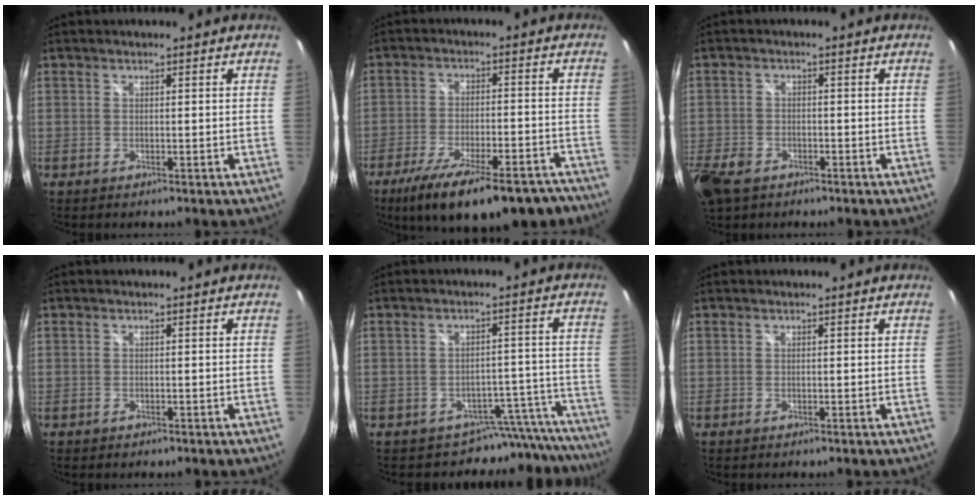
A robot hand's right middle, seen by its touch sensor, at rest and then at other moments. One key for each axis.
{"total": 20.7, "fx": -15.8, "fy": 6.4, "fz": 11.8, "tx": -0.206, "ty": -0.036, "tz": -0.228}
{"total": 9.2, "fx": -5.7, "fy": 5.6, "fz": 4.5, "tx": -0.138, "ty": -0.022, "tz": -0.109}
{"total": 0.6, "fx": -0.4, "fy": 0.5, "fz": 0.1, "tx": -0.004, "ty": -0.003, "tz": -0.006}
{"total": 10.1, "fx": -9.2, "fy": 4.0, "fz": 0.4, "tx": 0.018, "ty": 0.049, "tz": -0.107}
{"total": 0.0}